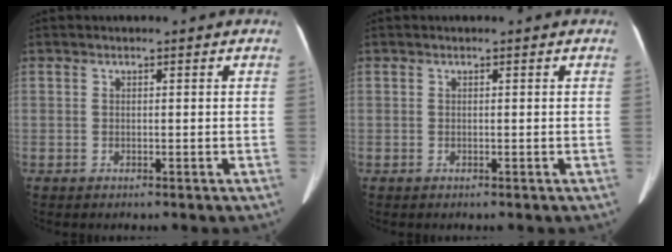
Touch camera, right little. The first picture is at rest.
{"total": 0.0}